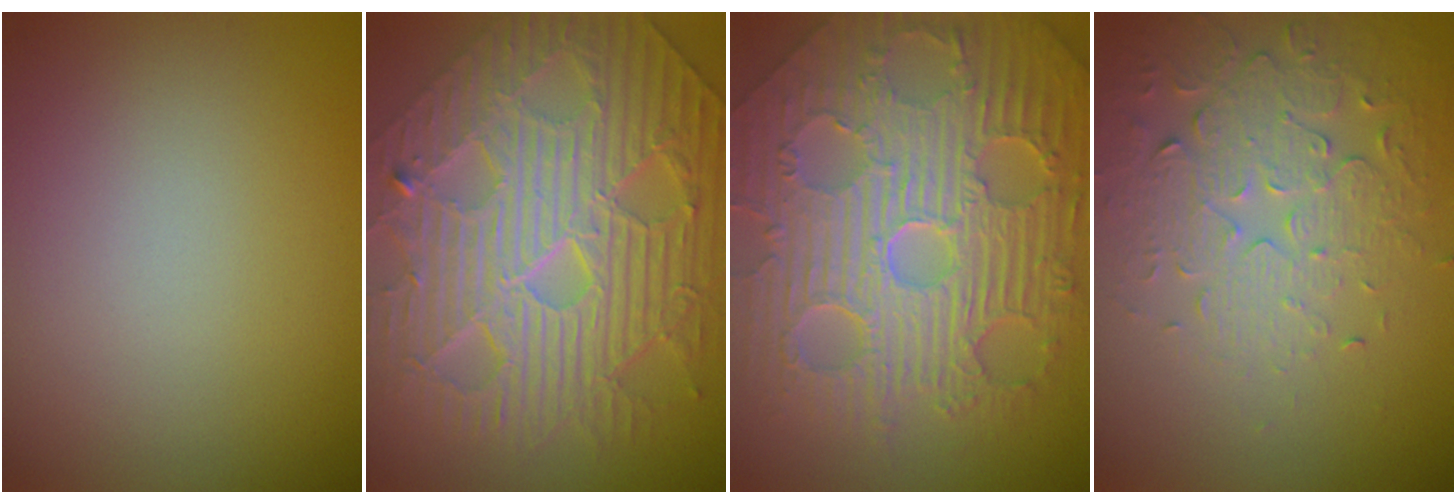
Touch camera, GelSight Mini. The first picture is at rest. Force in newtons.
{"total": 11.4, "press": 7.5, "slide": 8.5}
{"total": 11.5, "press": 7.5, "slide": 8.7}
{"total": 4.4, "press": 3.5, "slide": 2.7}